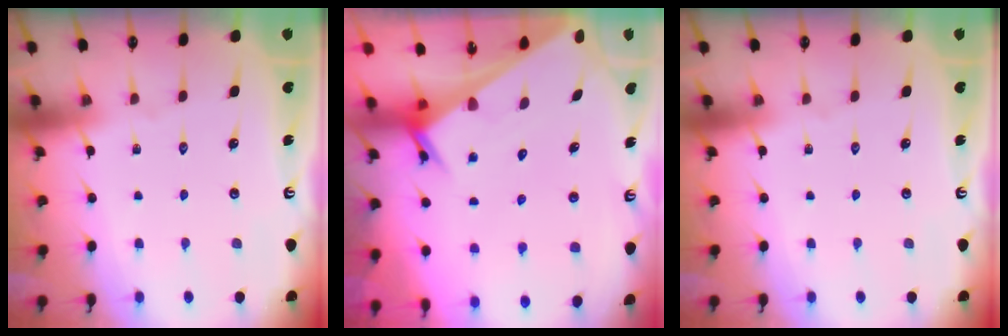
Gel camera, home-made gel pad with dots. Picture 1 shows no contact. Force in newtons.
{"total": 3.1, "press": 3.1, "slide": 0.2}
{"total": 0.0}